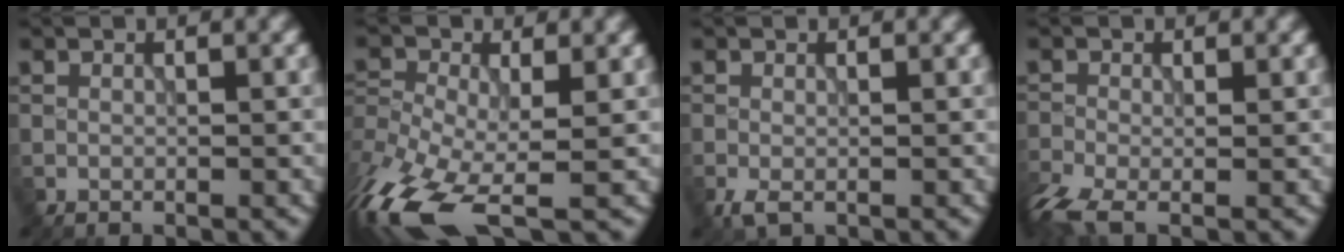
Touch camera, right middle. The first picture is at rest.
{"total": 11.3, "force": [-5.9, 4.8, 8.4], "torque": [-0.202, -0.025, -0.114]}
{"total": 1.4, "force": [-0.6, 0.6, 1.1], "torque": [-0.027, -0.007, -0.015]}
{"total": 5.4, "force": [-3.1, 2.0, 3.9], "torque": [-0.089, -0.017, -0.067]}